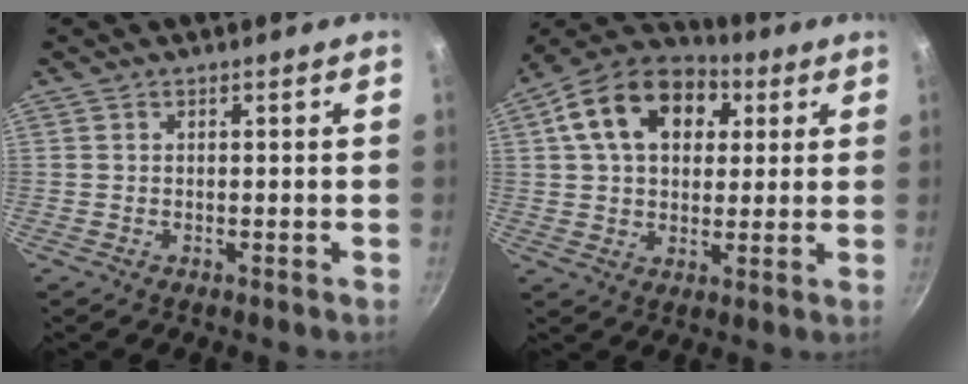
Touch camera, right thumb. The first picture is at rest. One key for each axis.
{"total": 17.4, "fx": 5.3, "fy": 12.1, "fz": 11.2, "tx": -0.176, "ty": 0.018, "tz": 0.074}